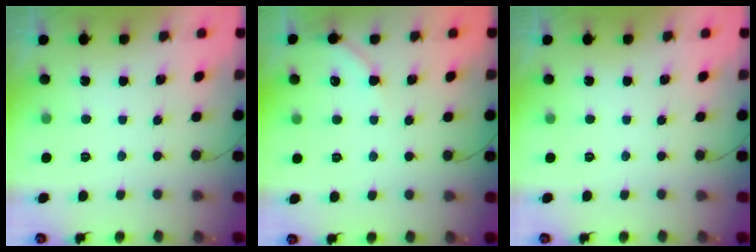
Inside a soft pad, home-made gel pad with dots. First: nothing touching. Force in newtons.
{"total": 4.8, "press": 4.7, "slide": 0.8}
{"total": 0.0}